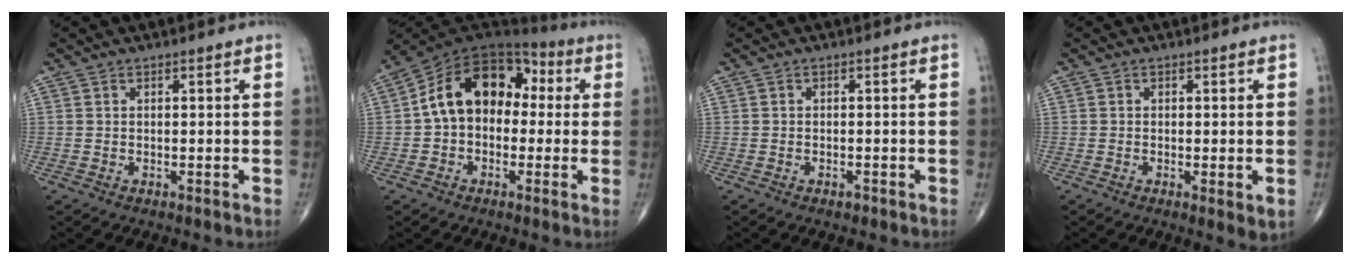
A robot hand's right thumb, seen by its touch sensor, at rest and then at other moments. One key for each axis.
{"total": 15.5, "fx": 1.1, "fy": 10.7, "fz": 11.1, "tx": -0.151, "ty": 0.053, "tz": 0.004}
{"total": 0.9, "fx": -0.6, "fy": 0.5, "fz": 0.4, "tx": -0.004, "ty": 0.001, "tz": -0.011}
{"total": 2.8, "fx": -0.6, "fy": 0.8, "fz": 2.6, "tx": -0.042, "ty": -0.009, "tz": -0.011}